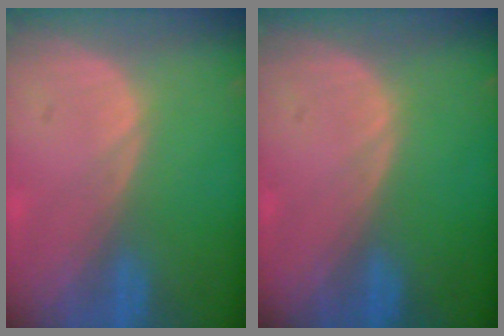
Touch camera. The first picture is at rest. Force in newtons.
{"total": 0.0}